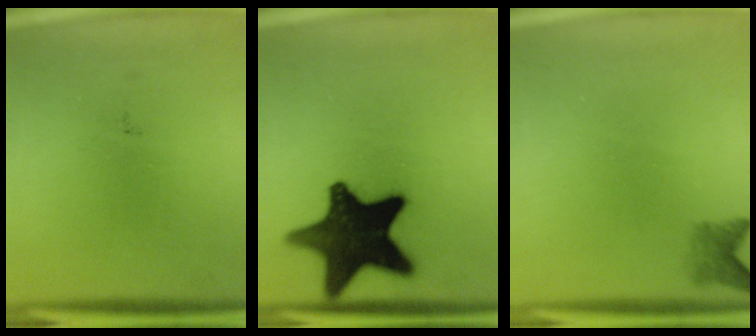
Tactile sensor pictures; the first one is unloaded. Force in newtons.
{"total": 18.1}
{"total": 2.0}